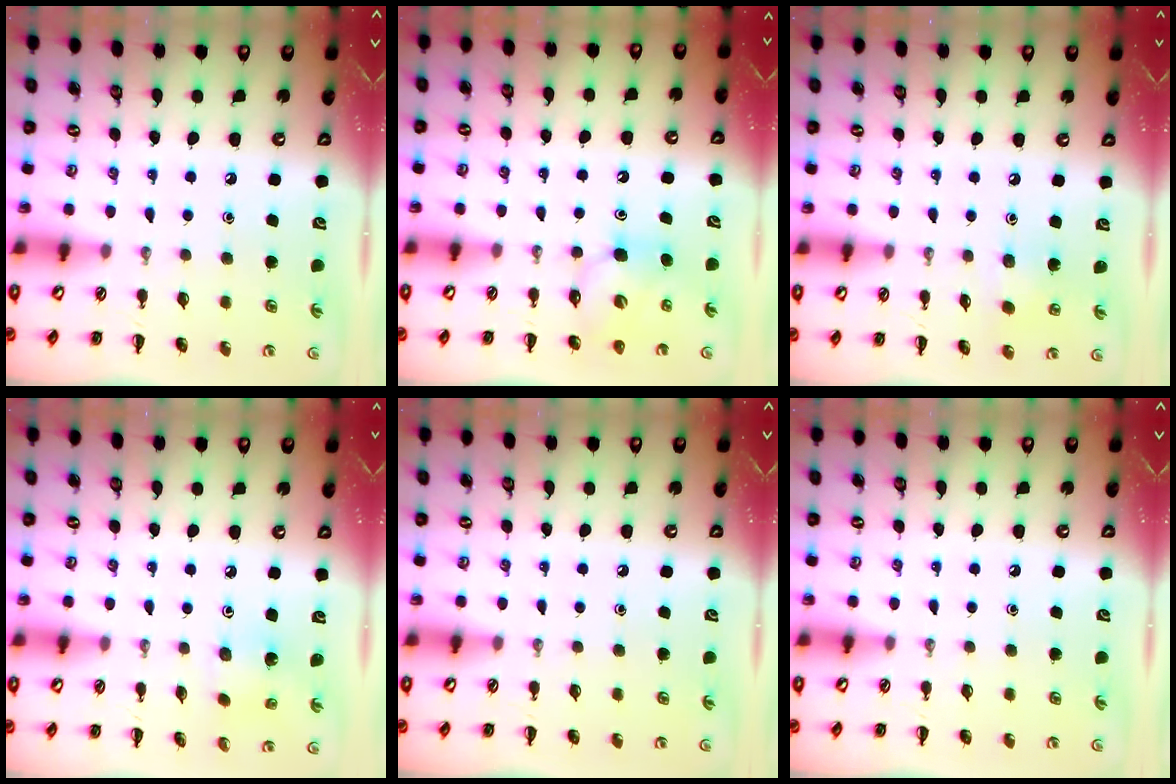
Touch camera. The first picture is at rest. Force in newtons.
{"total": 5.1, "press": 5.0, "slide": 1.0}
{"total": 5.0, "press": 4.9, "slide": 1.0}
{"total": 2.7, "press": 2.6, "slide": 0.7}
{"total": 0.0}
{"total": 0.0}